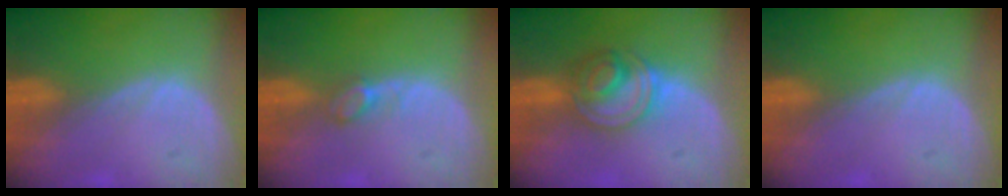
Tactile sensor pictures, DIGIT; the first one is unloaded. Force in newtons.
{"total": 2.0, "press": 1.9, "slide": 0.2}
{"total": 6.1, "press": 6.0, "slide": 0.9}
{"total": 0.0}